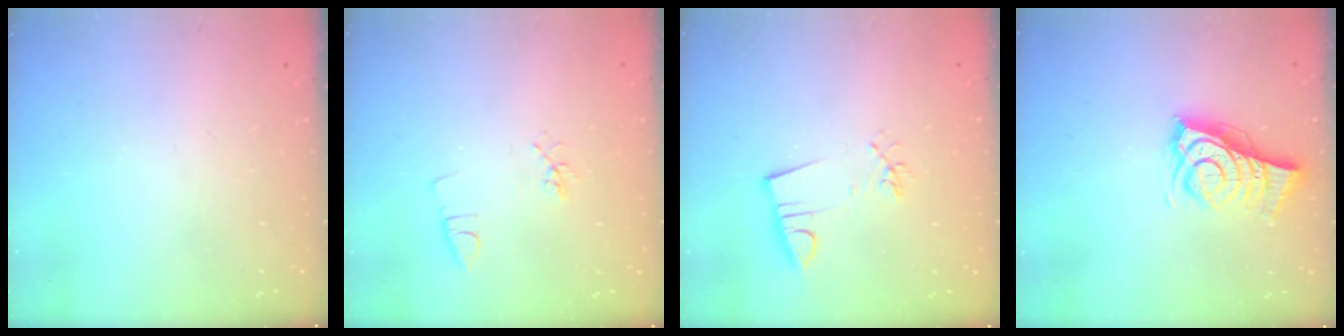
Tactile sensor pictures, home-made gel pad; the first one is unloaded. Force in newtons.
{"total": 4.8, "press": 4.5, "slide": 1.7}
{"total": 2.9, "press": 1.3, "slide": 2.6}
{"total": 8.7, "press": 8.5, "slide": 1.6}